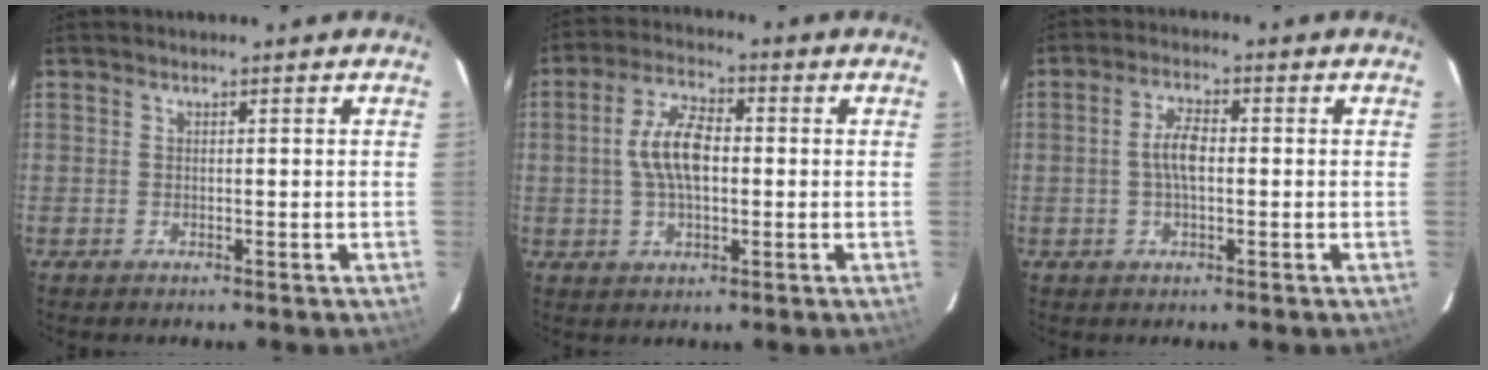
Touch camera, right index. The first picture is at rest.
{"total": 8.7, "force": [0.1, 4.2, 7.6], "torque": [-0.149, 0.015, 0.003]}
{"total": 4.7, "force": [-0.2, 1.9, 4.2], "torque": [-0.085, 0.008, -0.003]}